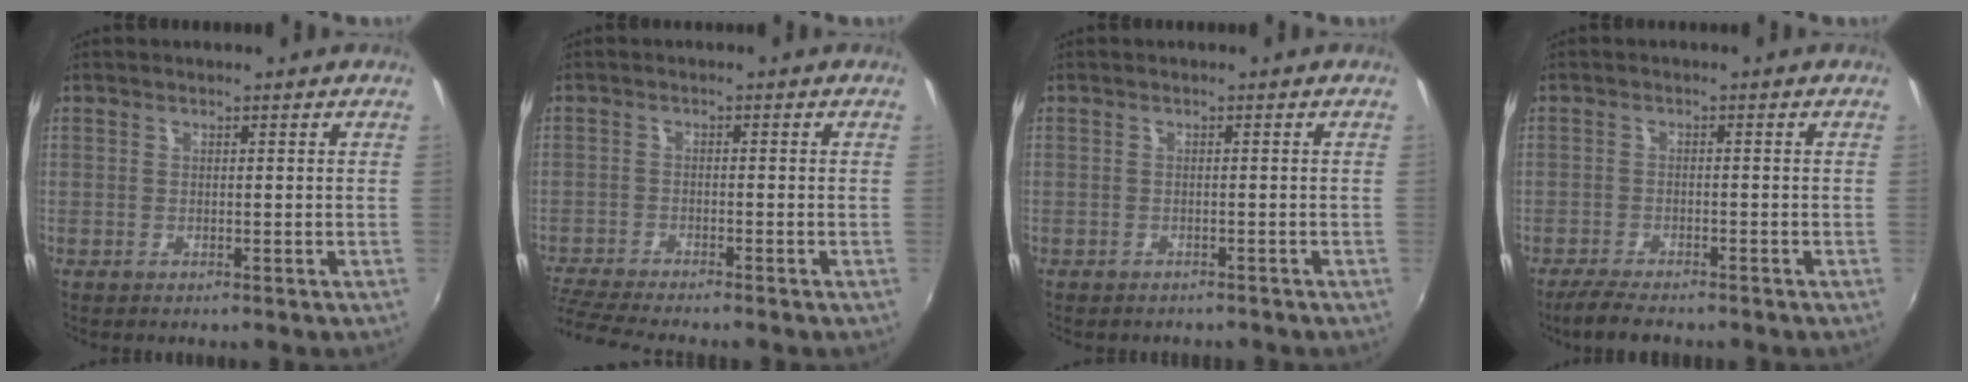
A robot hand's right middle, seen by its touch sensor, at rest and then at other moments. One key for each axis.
{"total": 7.8, "fx": -7.2, "fy": -0.2, "fz": 3.1, "tx": -0.089, "ty": -0.029, "tz": -0.128}
{"total": 2.2, "fx": -2.0, "fy": 0.8, "fz": 0.6, "tx": -0.016, "ty": -0.013, "tz": -0.026}
{"total": 5.5, "fx": -4.6, "fy": 1.1, "fz": 2.7, "tx": -0.071, "ty": -0.017, "tz": -0.082}